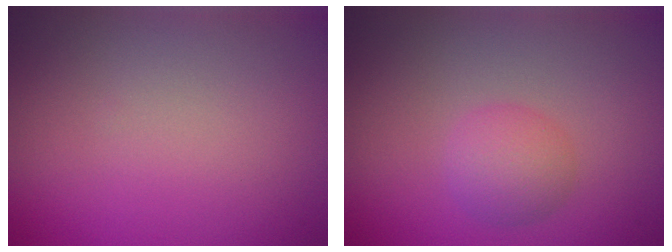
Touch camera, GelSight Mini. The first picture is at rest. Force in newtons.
{"total": 2.5, "press": 2.5, "slide": 0.1}